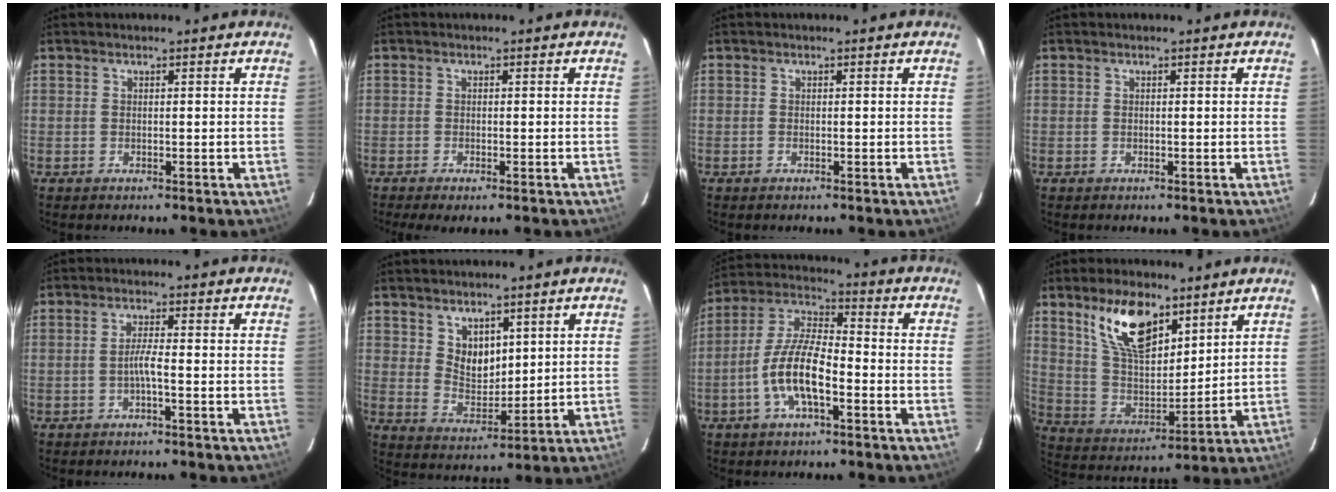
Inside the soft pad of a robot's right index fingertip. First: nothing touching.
{"total": 2.5, "force": [-1.7, 0.7, 1.8], "torque": [-0.037, -0.012, -0.026]}
{"total": 0.0}
{"total": 0.0}
{"total": 2.4, "force": [-1.1, 0.0, 2.1], "torque": [-0.041, 0.001, -0.022]}
{"total": 6.6, "force": [3.5, 4.4, 3.5], "torque": [-0.052, -0.002, 0.073]}
{"total": 11.5, "force": [-4.3, 3.8, 10.0], "torque": [-0.211, 0.003, -0.083]}
{"total": 15.0, "force": [8.9, 7.1, 9.8], "torque": [-0.179, 0.002, 0.178]}